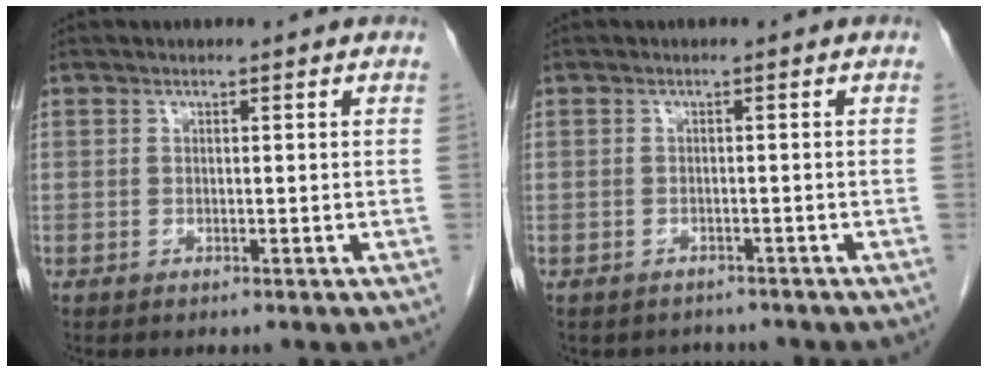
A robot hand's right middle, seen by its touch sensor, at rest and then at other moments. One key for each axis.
{"total": 2.6, "fx": -2.3, "fy": 1.2, "fz": -0.2, "tx": -0.004, "ty": 0.000, "tz": -0.034}